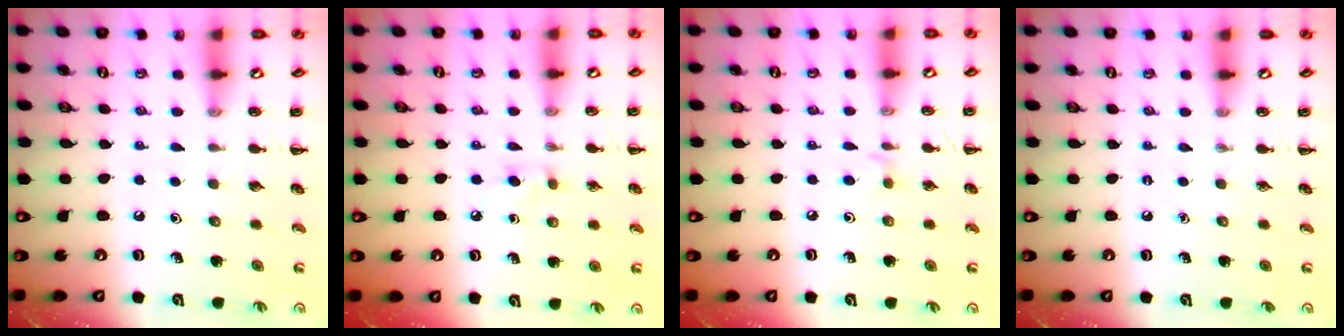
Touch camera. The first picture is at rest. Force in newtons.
{"total": 3.6, "press": 3.3, "slide": 1.5}
{"total": 2.8, "press": 2.6, "slide": 1.1}
{"total": 0.0}